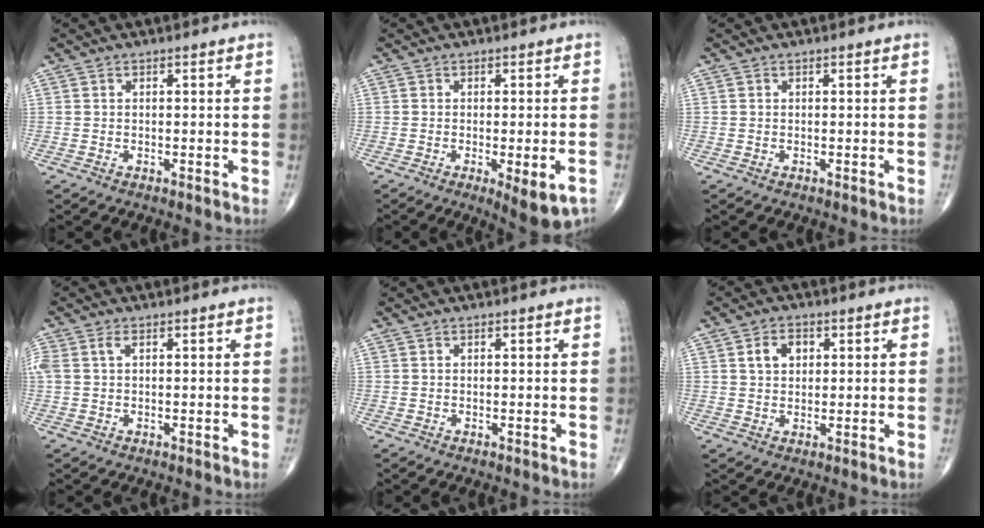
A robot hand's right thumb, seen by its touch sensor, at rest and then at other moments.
{"total": 7.0, "force": [-3.1, 1.9, 6.0], "torque": [-0.073, -0.003, -0.038]}
{"total": 0.0}
{"total": 3.2, "force": [0.9, 1.8, 2.5], "torque": [-0.080, 0.020, 0.023]}
{"total": 0.0}
{"total": 4.5, "force": [1.4, 3.2, 2.8], "torque": [-0.033, 0.001, 0.022]}